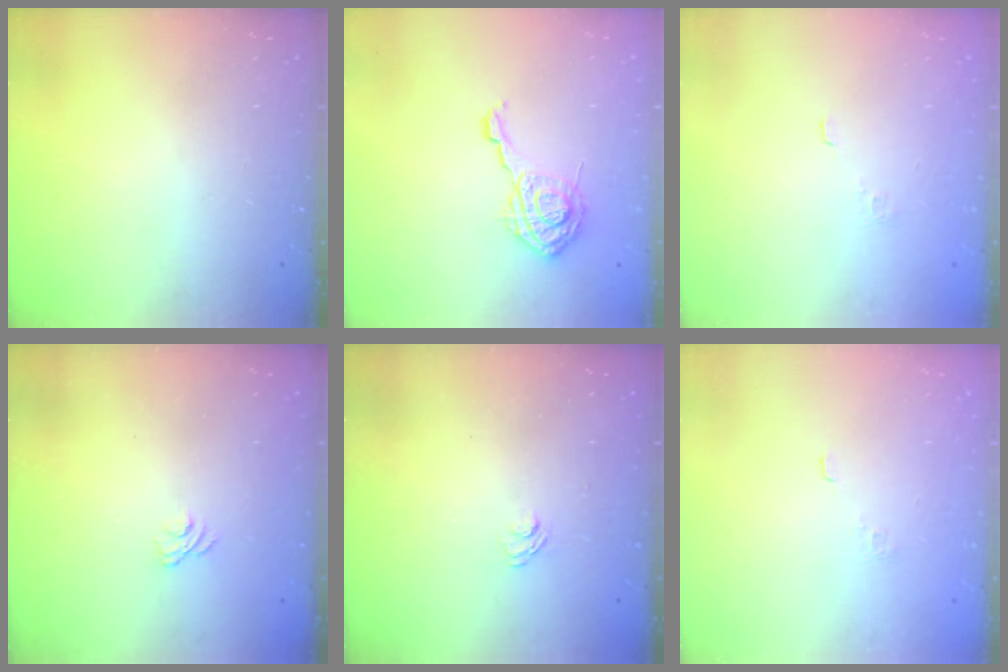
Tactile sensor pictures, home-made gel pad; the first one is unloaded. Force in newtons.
{"total": 11.7, "press": 11.6, "slide": 0.7}
{"total": 1.5, "press": 0.9, "slide": 1.3}
{"total": 1.5, "press": 0.9, "slide": 1.2}
{"total": 2.0, "press": 1.5, "slide": 1.3}
{"total": 1.5, "press": 0.9, "slide": 1.3}